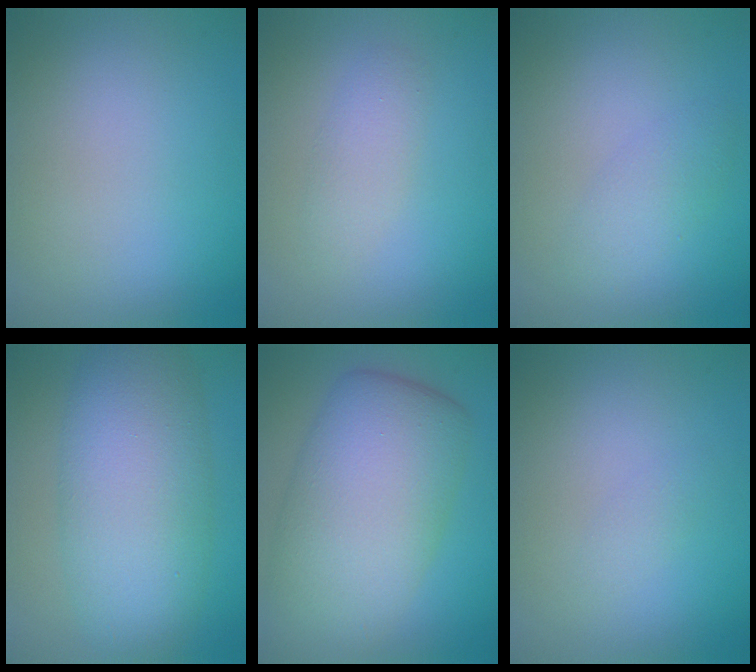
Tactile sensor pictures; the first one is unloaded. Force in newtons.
{"total": 1.9, "press": 1.9, "slide": 0.0}
{"total": 2.0, "press": 2.0, "slide": 0.1}
{"total": 9.0, "press": 9.0, "slide": 0.2}
{"total": 10.7, "press": 10.7, "slide": 0.3}
{"total": 0.9, "press": 0.9, "slide": 0.0}